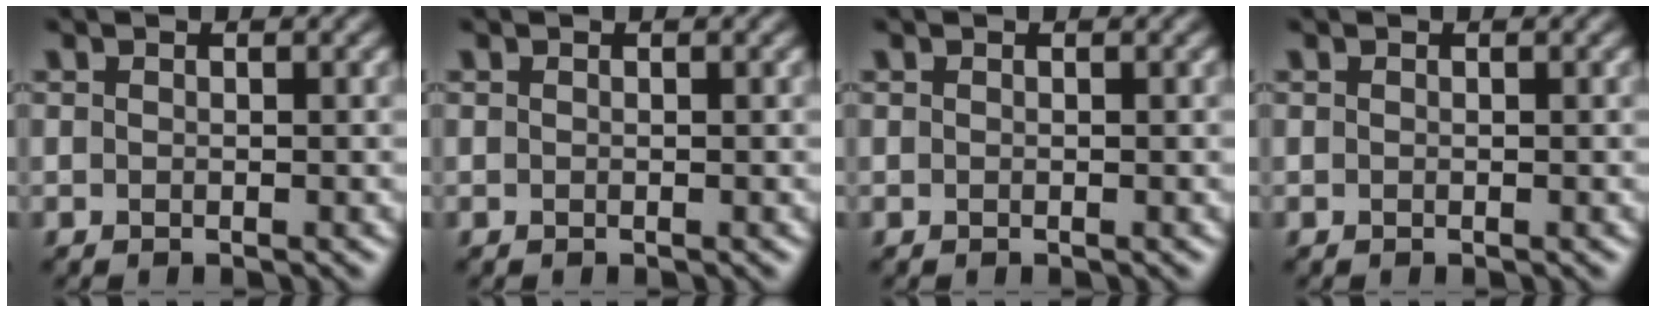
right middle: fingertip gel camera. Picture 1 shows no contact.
{"total": 0.0}
{"total": 0.0}
{"total": 0.0}